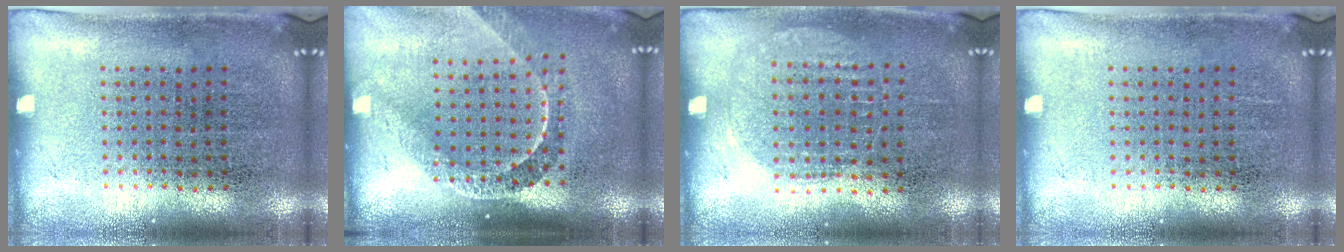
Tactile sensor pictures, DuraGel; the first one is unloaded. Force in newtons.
{"total": 2.1, "press": 1.5, "slide": 1.5}
{"total": 0.9, "press": 0.9, "slide": 0.2}
{"total": 0.0}